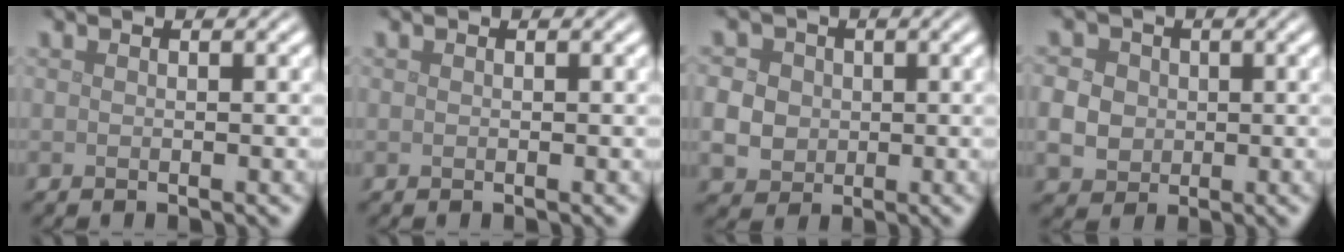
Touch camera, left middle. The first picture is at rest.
{"total": 0.0}
{"total": 5.6, "force": [0.4, 5.0, 2.4], "torque": [-0.049, 0.023, -0.002]}
{"total": 4.9, "force": [0.2, 4.4, 2.2], "torque": [-0.047, 0.017, -0.003]}